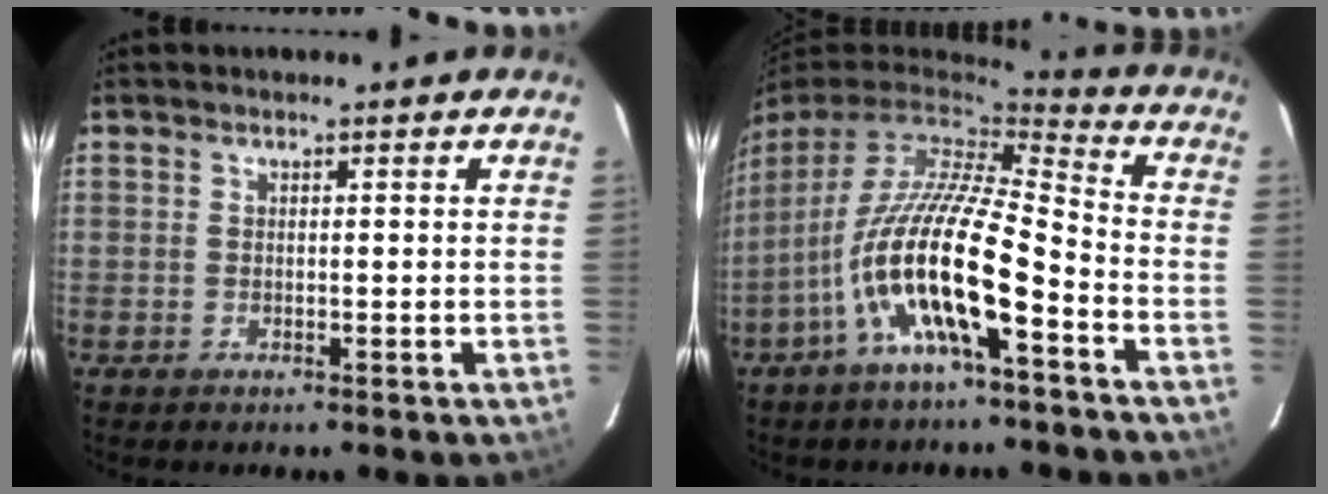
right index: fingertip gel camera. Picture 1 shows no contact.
{"total": 16.9, "force": [-7.0, 3.3, 15.0], "torque": [-0.274, -0.019, -0.138]}